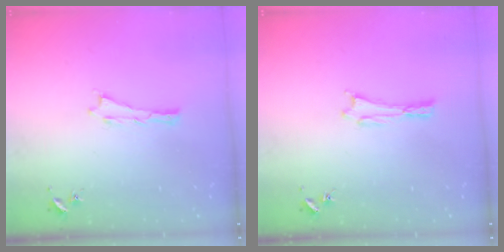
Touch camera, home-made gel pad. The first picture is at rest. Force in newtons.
{"total": 0.0}